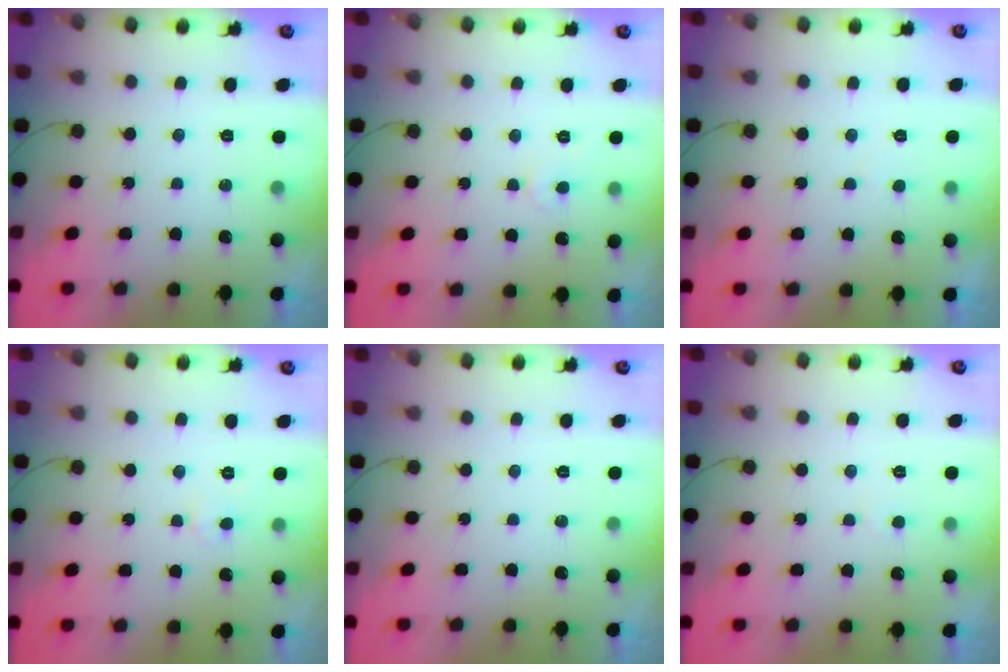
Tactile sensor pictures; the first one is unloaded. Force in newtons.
{"total": 3.5, "press": 3.5, "slide": 0.4}
{"total": 1.6, "press": 1.6, "slide": 0.2}
{"total": 2.3, "press": 2.3, "slide": 0.1}
{"total": 0.0}
{"total": 2.6, "press": 2.6, "slide": 0.3}